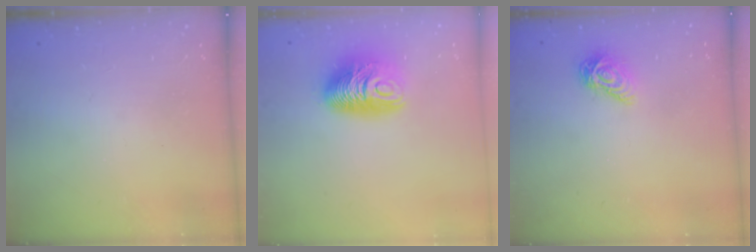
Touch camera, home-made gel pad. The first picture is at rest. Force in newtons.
{"total": 12.1, "press": 12.1, "slide": 1.0}
{"total": 7.3, "press": 7.2, "slide": 0.6}